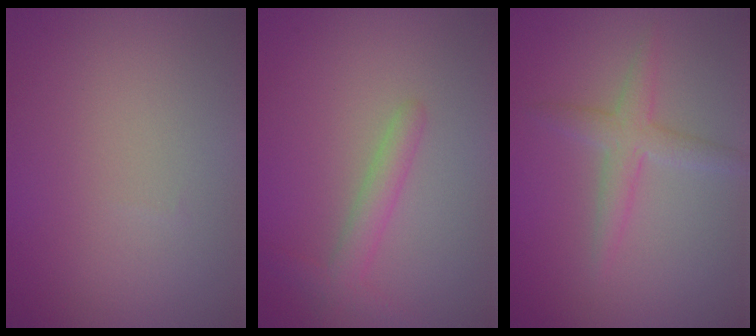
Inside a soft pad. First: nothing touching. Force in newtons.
{"total": 2.1, "press": 2.1, "slide": 0.1}
{"total": 2.4, "press": 2.4, "slide": 0.0}